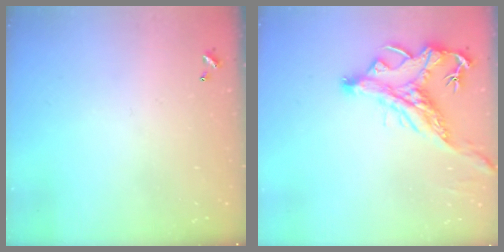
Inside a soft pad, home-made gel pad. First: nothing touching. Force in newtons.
{"total": 2.9, "press": 2.5, "slide": 1.4}